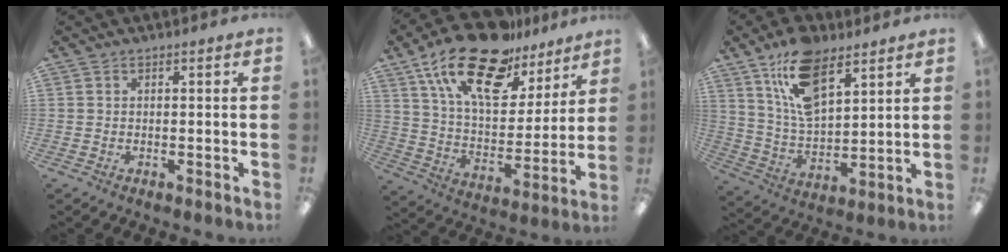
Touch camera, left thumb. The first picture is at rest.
{"total": 22.4, "force": [14.7, 10.2, 13.4], "torque": [-0.236, -0.078, 0.259]}
{"total": 14.9, "force": [9.4, 7.3, 8.9], "torque": [-0.169, -0.029, 0.173]}